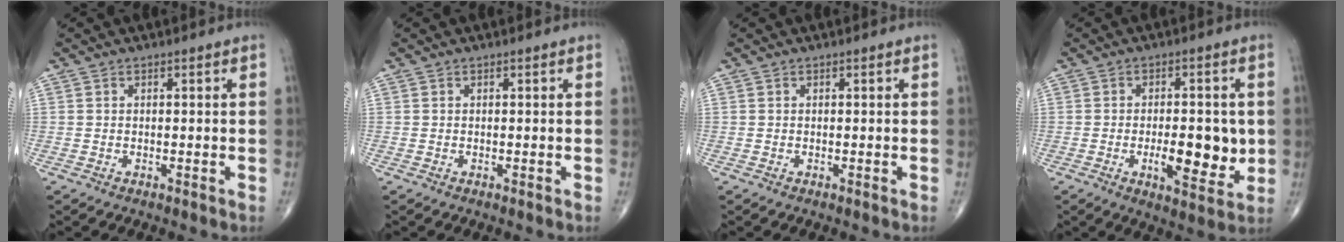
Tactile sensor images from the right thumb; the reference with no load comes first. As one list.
[{"total": 0.0}, {"total": 0.0}, {"total": 10.3, "force": [-1.3, 4.2, 9.3], "torque": [-0.117, -0.012, -0.015]}]